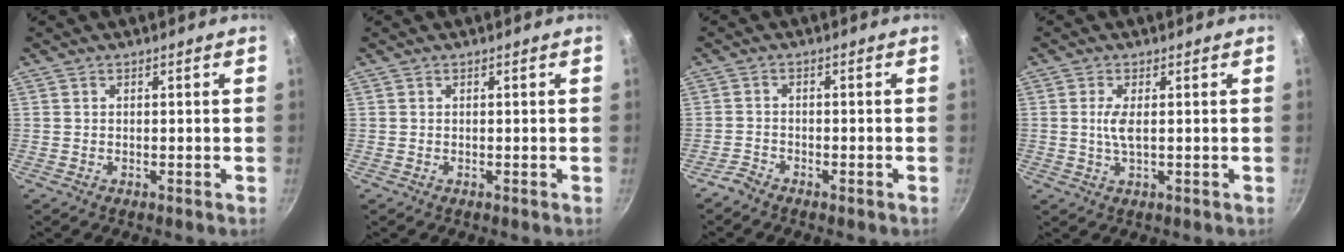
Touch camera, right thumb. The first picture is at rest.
{"total": 0.0}
{"total": 2.2, "force": [-2.0, 0.7, 0.6], "torque": [-0.020, 0.017, -0.040]}
{"total": 3.3, "force": [0.3, 0.9, 3.1], "torque": [-0.074, 0.000, 0.005]}